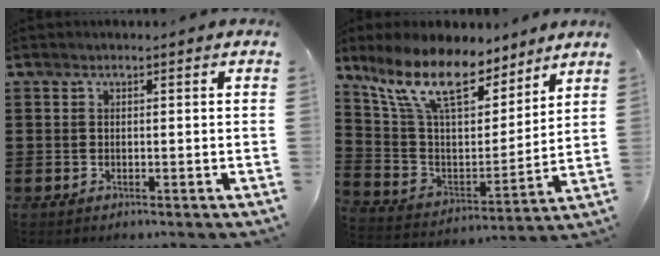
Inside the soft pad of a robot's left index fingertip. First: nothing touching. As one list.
[{"total": 12.9, "force": [9.6, 4.2, 7.5], "torque": [-0.181, -0.042, 0.171]}]